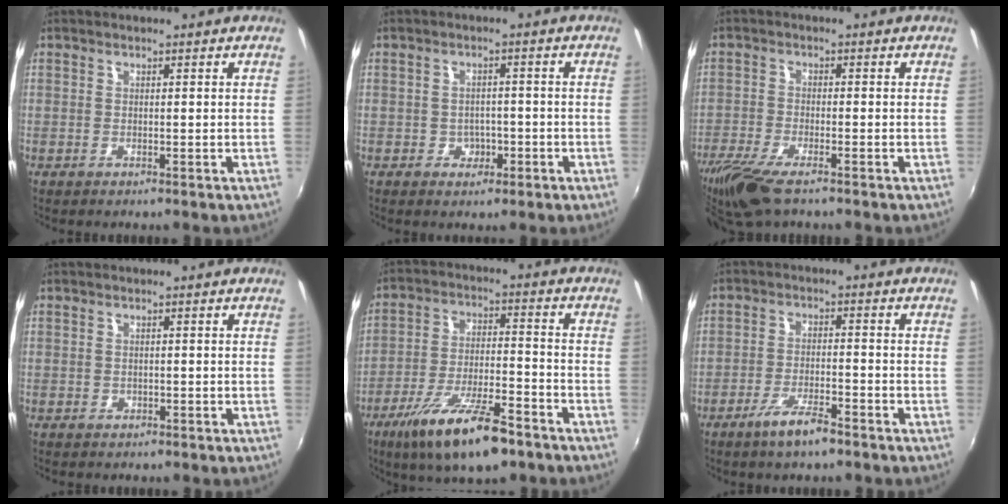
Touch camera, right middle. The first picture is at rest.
{"total": 3.3, "force": [-1.3, 2.9, 1.1], "torque": [-0.021, 0.004, -0.014]}
{"total": 9.4, "force": [-7.0, 2.2, 5.9], "torque": [-0.145, -0.034, -0.135]}
{"total": 0.8, "force": [-0.4, 0.7, 0.1], "torque": [0.000, -0.002, -0.004]}
{"total": 15.5, "force": [-10.3, 4.3, 10.7], "torque": [-0.210, -0.028, -0.176]}
{"total": 6.1, "force": [-4.4, 1.2, 4.1], "torque": [-0.093, -0.006, -0.079]}